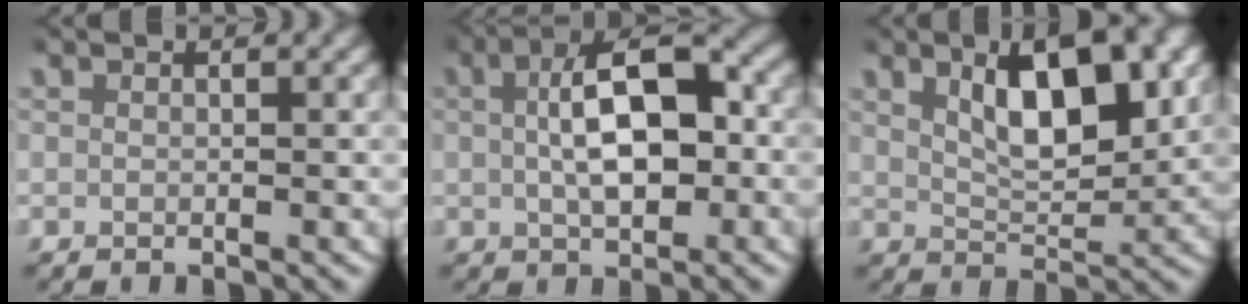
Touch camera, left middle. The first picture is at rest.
{"total": 7.2, "force": [0.4, 3.4, 6.3], "torque": [-0.092, 0.010, 0.009]}
{"total": 6.8, "force": [2.4, 2.7, 5.7], "torque": [-0.078, 0.004, 0.044]}